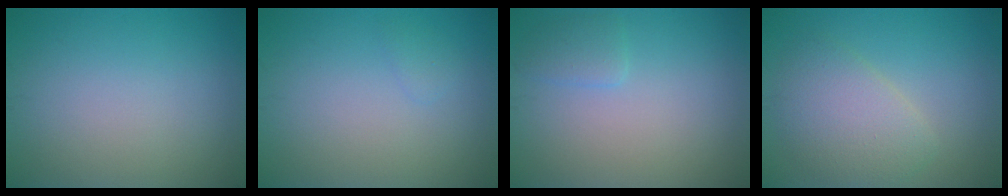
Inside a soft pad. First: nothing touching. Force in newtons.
{"total": 0.7, "press": 0.7, "slide": 0.0}
{"total": 1.4, "press": 1.4, "slide": 0.1}
{"total": 4.2, "press": 4.2, "slide": 0.2}